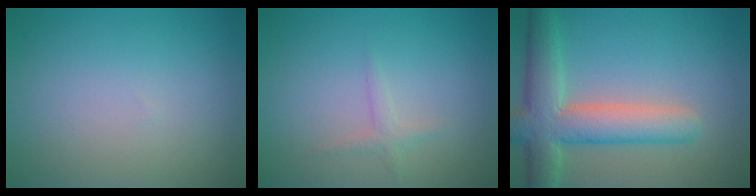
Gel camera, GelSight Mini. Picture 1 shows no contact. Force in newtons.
{"total": 1.1, "press": 1.1, "slide": 0.1}
{"total": 7.1, "press": 7.1, "slide": 0.6}